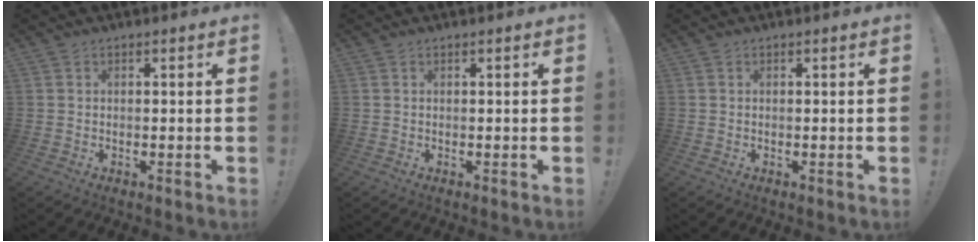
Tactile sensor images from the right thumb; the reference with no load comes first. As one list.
[{"total": 0.0}, {"total": 0.0}]